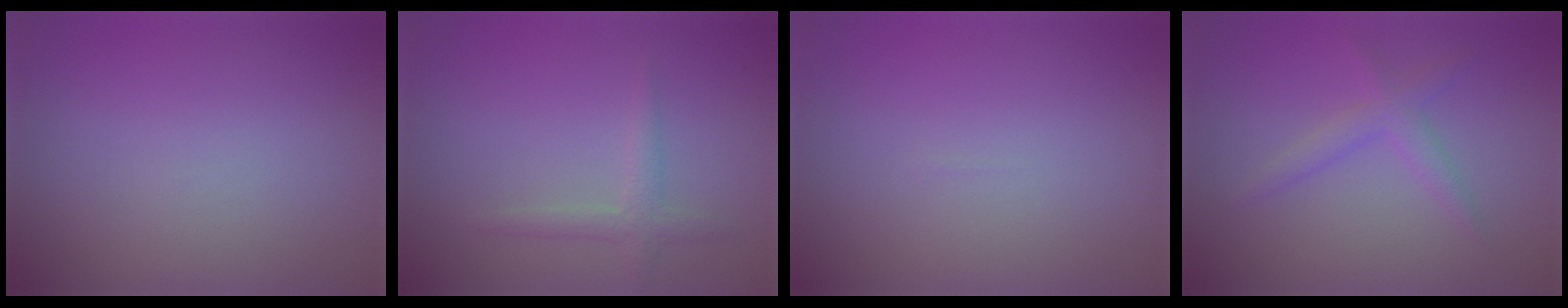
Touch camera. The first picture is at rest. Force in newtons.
{"total": 1.7, "press": 1.7, "slide": 0.1}
{"total": 0.0}
{"total": 2.0, "press": 2.0, "slide": 0.2}